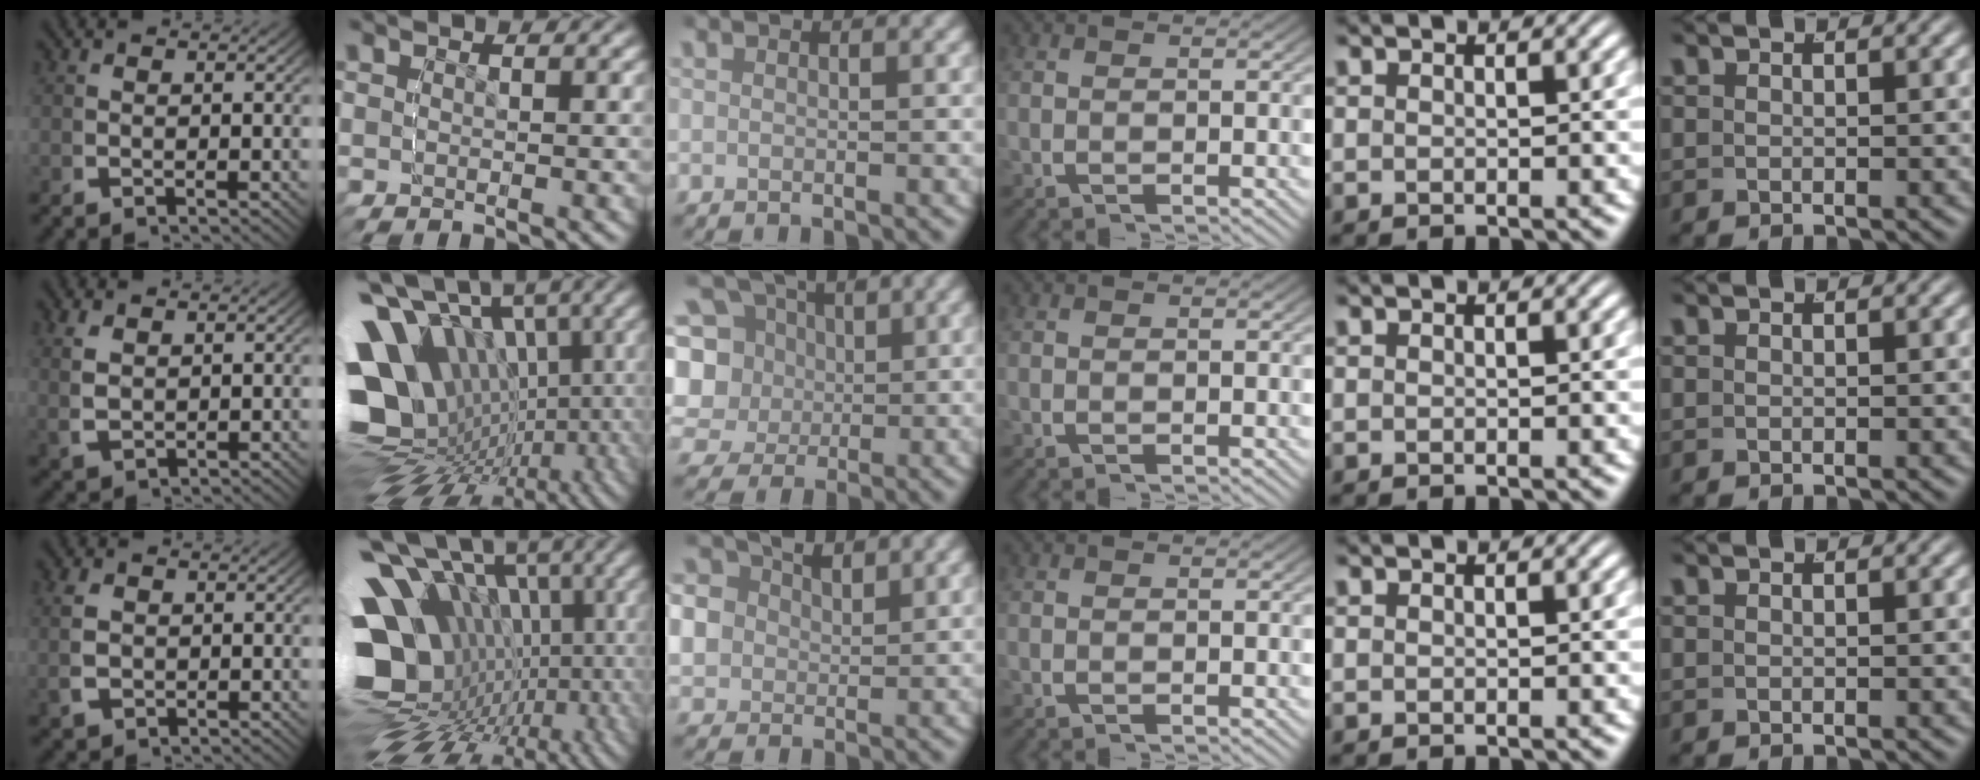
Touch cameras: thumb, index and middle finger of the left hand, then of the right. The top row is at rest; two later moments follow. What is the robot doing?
{"motion": "grasp_and_lifting", "object": "sponge"}